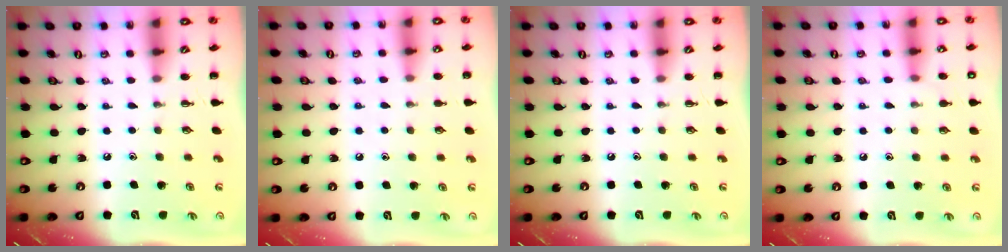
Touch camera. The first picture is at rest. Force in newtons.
{"total": 6.6, "press": 6.2, "slide": 2.2}
{"total": 0.0}
{"total": 6.1, "press": 5.8, "slide": 1.9}